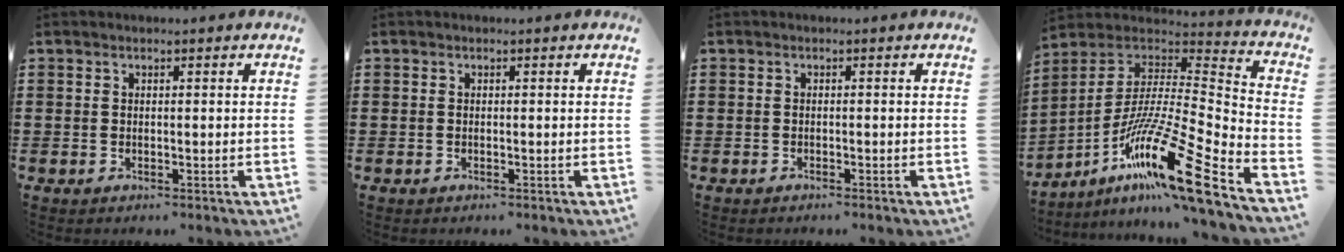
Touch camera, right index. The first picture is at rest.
{"total": 0.0}
{"total": 0.5, "force": [-0.5, -0.1, 0.2], "torque": [-0.004, -0.003, -0.010]}
{"total": 18.6, "force": [-11.6, 1.6, 14.5], "torque": [-0.263, 0.010, -0.210]}